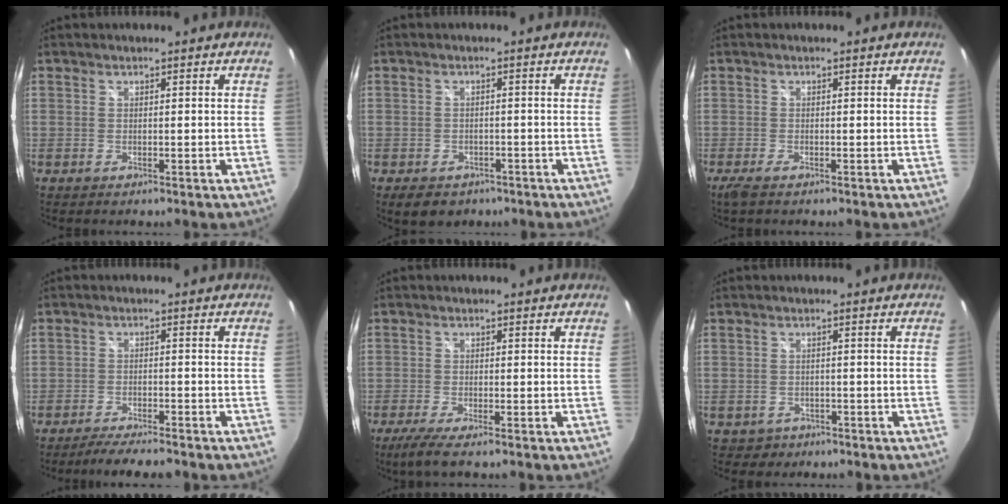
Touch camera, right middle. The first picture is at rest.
{"total": 5.3, "force": [-3.4, 3.6, 2.1], "torque": [-0.041, -0.007, -0.042]}
{"total": 2.2, "force": [-1.5, 0.3, 1.6], "torque": [-0.032, -0.010, -0.027]}
{"total": 5.5, "force": [-4.9, 0.6, 2.4], "torque": [-0.062, -0.005, -0.083]}
{"total": 4.1, "force": [-2.8, -0.2, 2.9], "torque": [-0.068, -0.017, -0.054]}
{"total": 2.8, "force": [-1.5, 2.4, 0.4], "torque": [-0.016, -0.001, -0.018]}